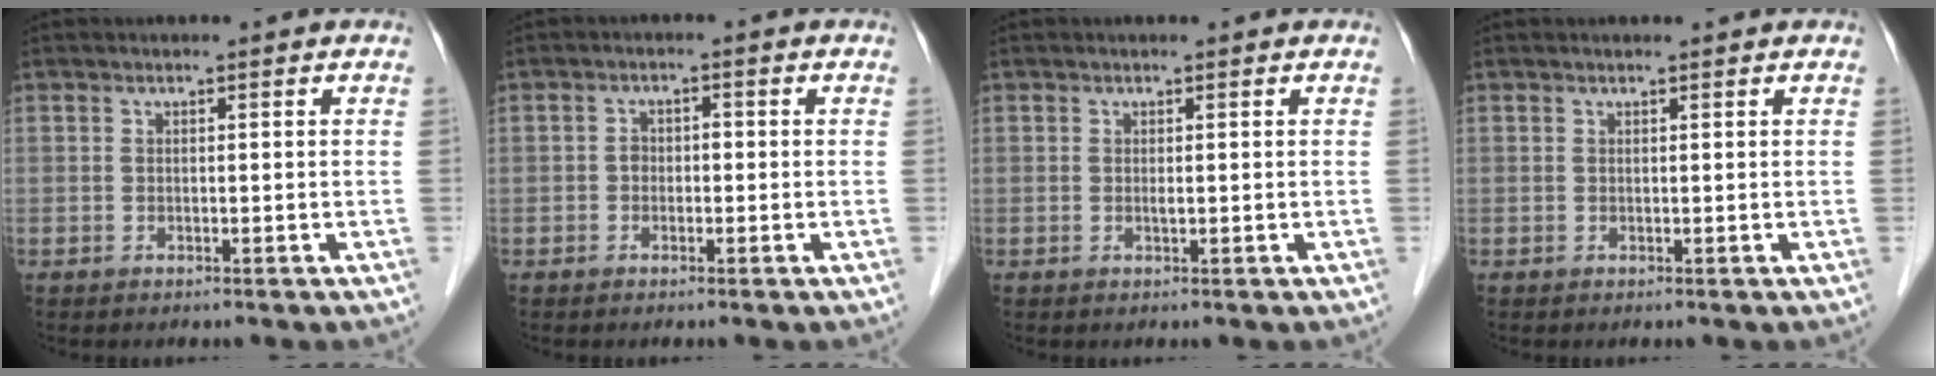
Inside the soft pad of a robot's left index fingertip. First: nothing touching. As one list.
[{"total": 1.6, "force": [-0.4, 1.3, 0.9], "torque": [-0.011, 0.008, -0.009]}, {"total": 0.5, "force": [0.1, 0.0, 0.5], "torque": [-0.011, -0.002, 0.000]}, {"total": 1.1, "force": [1.0, 0.0, 0.4], "torque": [-0.008, 0.008, 0.014]}]